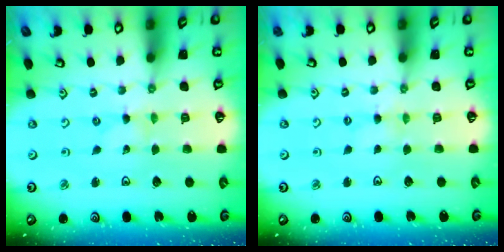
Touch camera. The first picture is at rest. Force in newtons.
{"total": 1.8, "press": 1.8, "slide": 0.3}